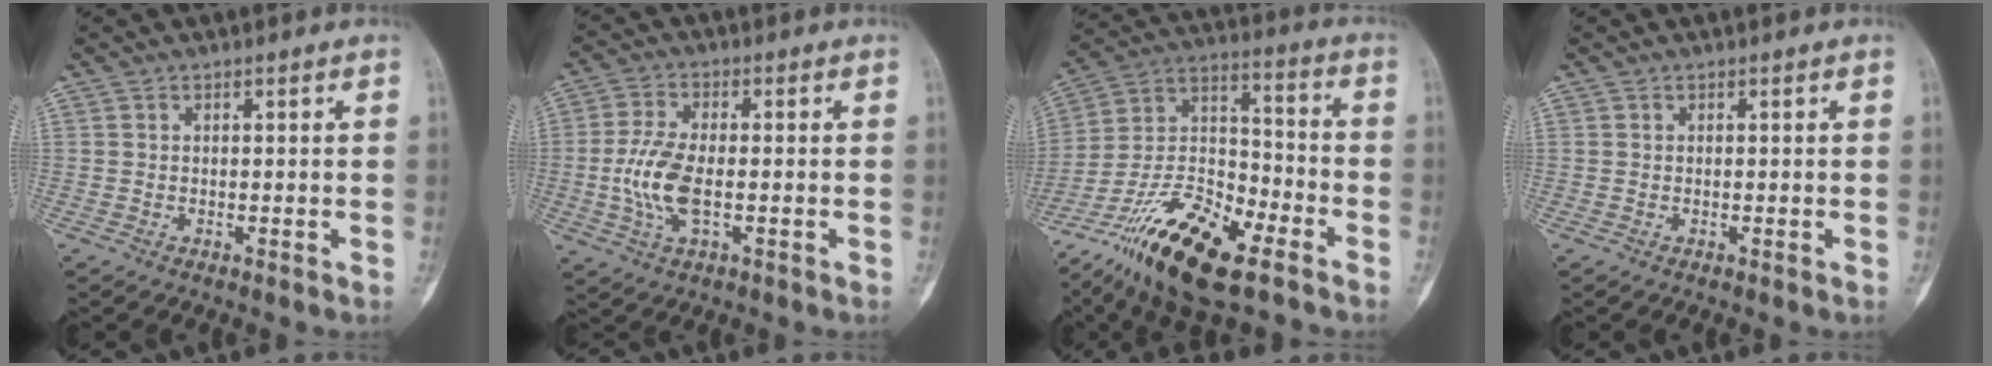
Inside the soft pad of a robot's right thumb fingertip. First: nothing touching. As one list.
[{"total": 9.0, "force": [-1.3, 4.2, 7.8], "torque": [-0.176, 0.005, -0.026]}, {"total": 20.2, "force": [-12.8, 7.1, 13.8], "torque": [-0.256, 0.065, -0.233]}, {"total": 0.0}]